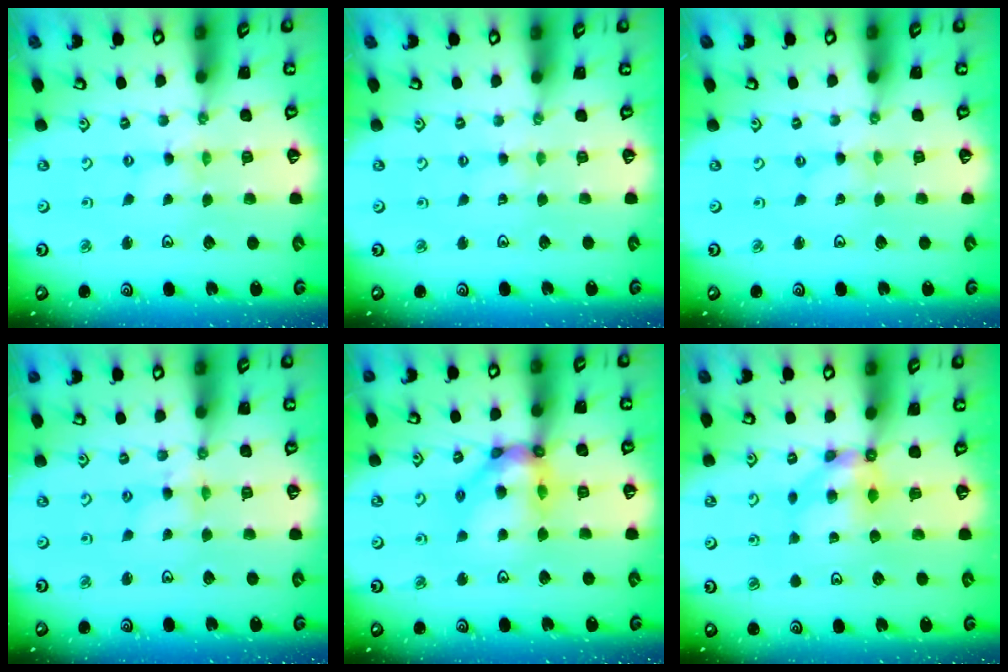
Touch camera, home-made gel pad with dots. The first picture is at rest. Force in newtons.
{"total": 1.7, "press": 1.6, "slide": 0.4}
{"total": 0.0}
{"total": 4.4, "press": 4.4, "slide": 0.4}
{"total": 13.4, "press": 13.3, "slide": 1.6}
{"total": 6.1, "press": 6.1, "slide": 0.2}